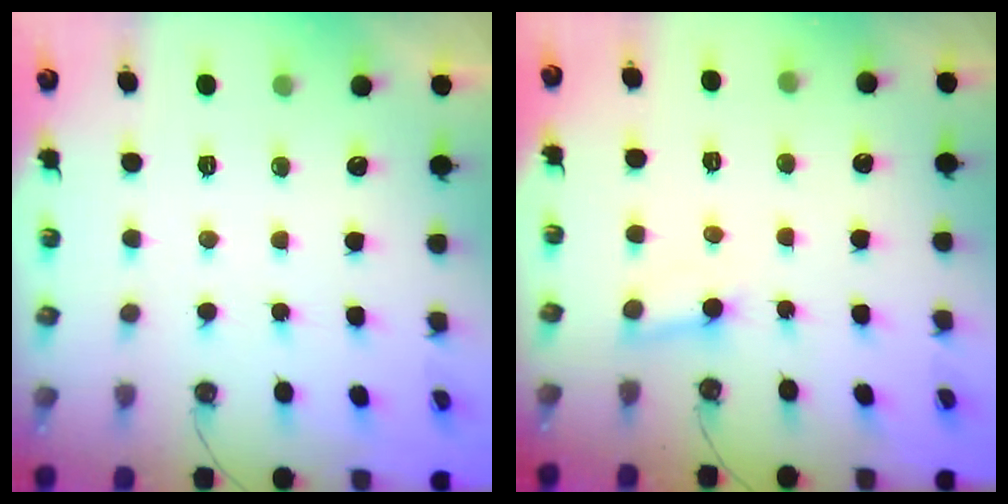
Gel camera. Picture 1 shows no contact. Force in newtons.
{"total": 3.7, "press": 3.7, "slide": 0.3}